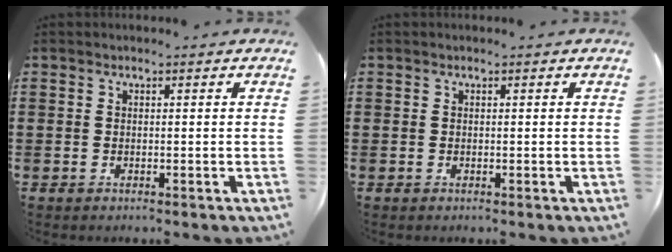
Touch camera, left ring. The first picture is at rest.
{"total": 0.0}